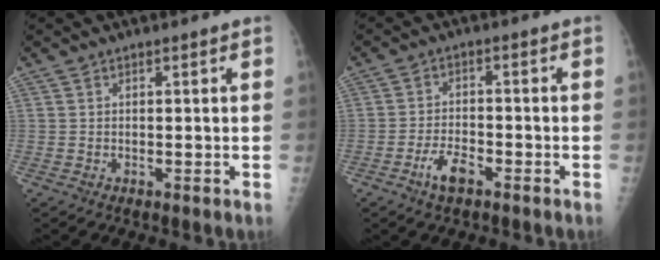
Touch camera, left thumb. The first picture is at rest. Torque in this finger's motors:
{"motor_torque": [-0.14, 0.17, 0.30, 0.27, 0.00]}